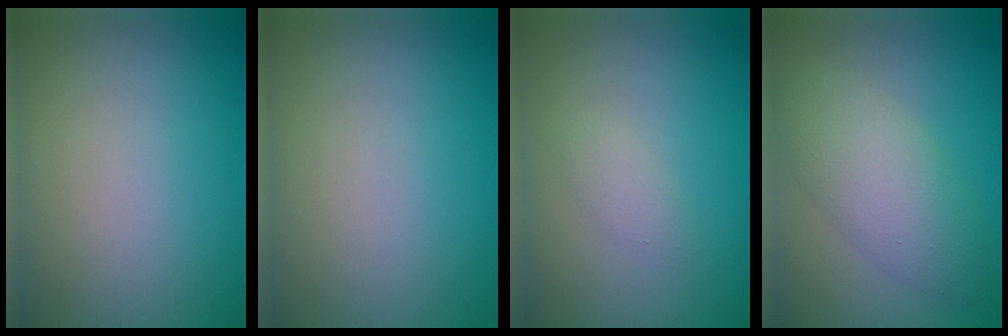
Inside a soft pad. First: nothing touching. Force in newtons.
{"total": 0.0}
{"total": 1.2, "press": 1.2, "slide": 0.0}
{"total": 5.1, "press": 5.1, "slide": 0.2}